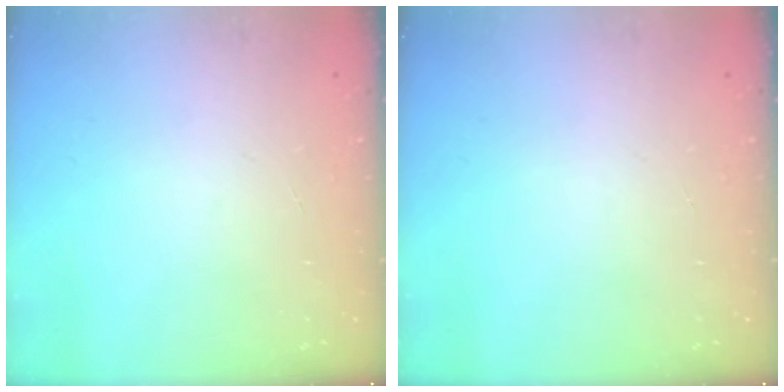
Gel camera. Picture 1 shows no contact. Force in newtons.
{"total": 0.0}